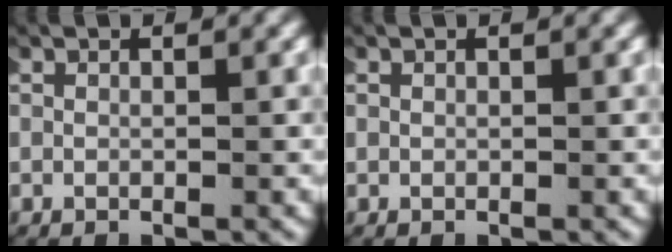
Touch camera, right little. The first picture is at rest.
{"total": 0.0}